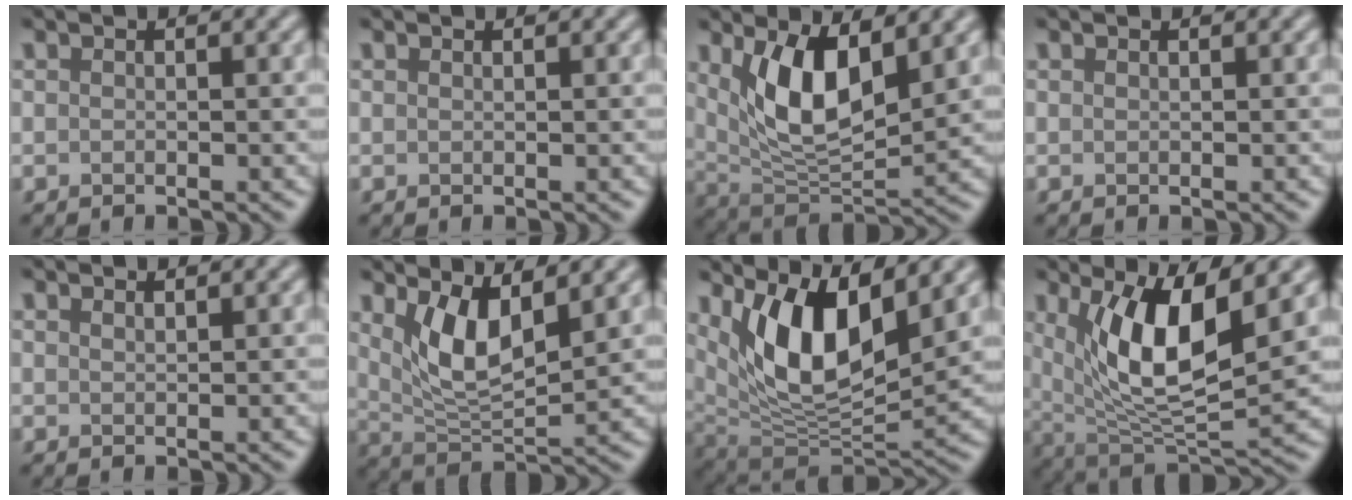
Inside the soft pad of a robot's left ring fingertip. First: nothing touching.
{"total": 0.0}
{"total": 7.7, "force": [2.5, 3.4, 6.5], "torque": [-0.127, -0.015, 0.051]}
{"total": 0.0}
{"total": 0.7, "force": [0.7, 0.1, 0.2], "torque": [0.001, 0.000, 0.014]}
{"total": 5.8, "force": [2.3, 2.2, 4.9], "torque": [-0.100, -0.012, 0.049]}
{"total": 9.7, "force": [4.0, 3.9, 8.0], "torque": [-0.140, -0.021, 0.077]}
{"total": 8.9, "force": [3.0, 3.1, 7.7], "torque": [-0.143, -0.020, 0.057]}